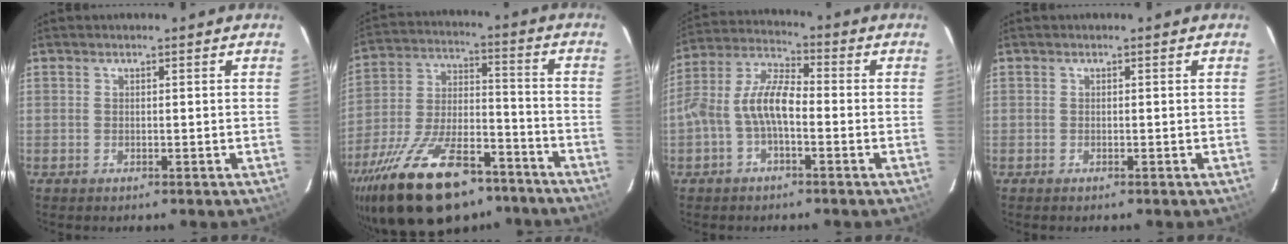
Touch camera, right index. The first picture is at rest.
{"total": 26.1, "force": [-18.2, 11.1, 15.0], "torque": [-0.292, -0.015, -0.282]}
{"total": 8.5, "force": [-2.4, 3.6, 7.4], "torque": [-0.163, 0.020, -0.048]}
{"total": 0.0}